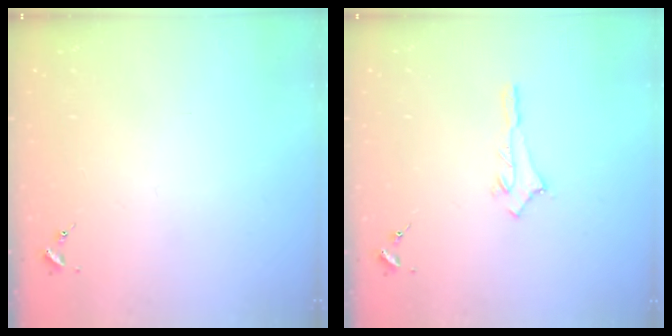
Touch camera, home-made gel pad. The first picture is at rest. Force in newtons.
{"total": 2.9, "press": 2.9, "slide": 0.2}